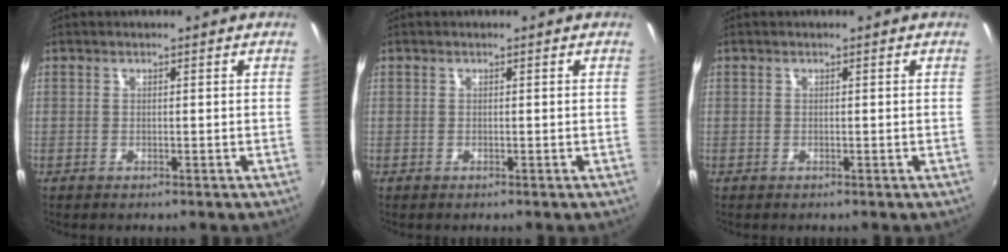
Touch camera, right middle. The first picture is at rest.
{"total": 0.0}
{"total": 0.0}